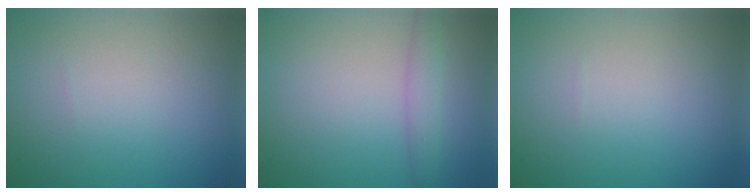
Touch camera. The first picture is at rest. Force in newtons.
{"total": 2.0, "press": 2.0, "slide": 0.0}
{"total": 0.0}